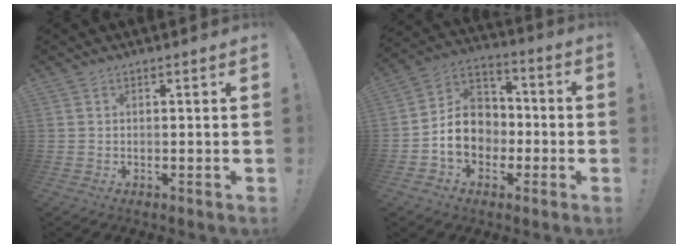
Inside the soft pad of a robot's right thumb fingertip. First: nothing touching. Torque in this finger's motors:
{"motor_torque": [1.78, 1.65, 0.88, -0.77, 0.02]}